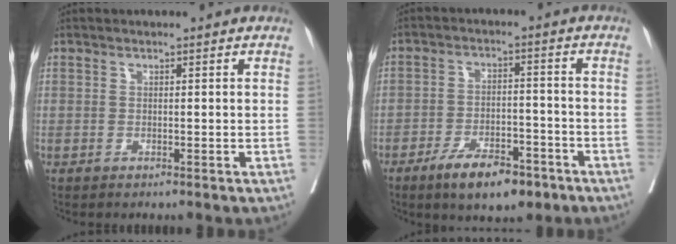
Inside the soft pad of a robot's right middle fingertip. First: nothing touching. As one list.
[{"total": 9.1, "force": [-6.0, 3.3, 5.9], "torque": [-0.096, -0.003, -0.096]}]